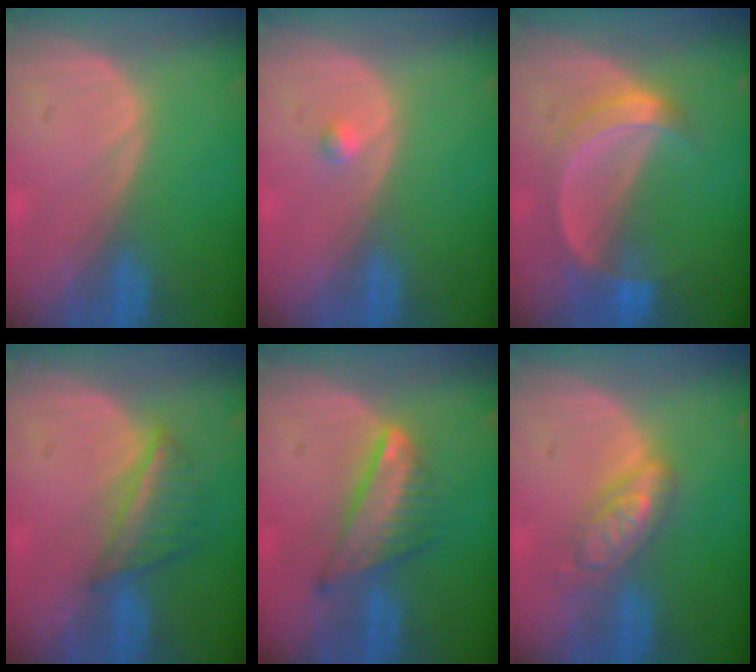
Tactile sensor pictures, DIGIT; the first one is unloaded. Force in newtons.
{"total": 0.8, "press": 0.8, "slide": 0.1}
{"total": 5.9, "press": 5.5, "slide": 2.1}
{"total": 5.6, "press": 5.2, "slide": 2.1}
{"total": 7.5, "press": 6.4, "slide": 3.9}
{"total": 5.1, "press": 5.1, "slide": 0.2}